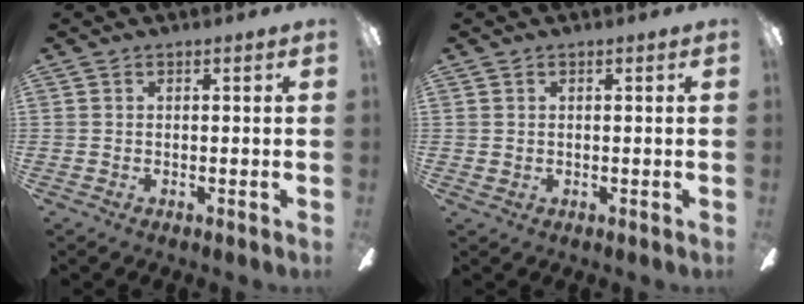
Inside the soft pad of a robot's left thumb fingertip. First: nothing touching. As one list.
[{"total": 0.6, "force": [0.5, 0.3, 0.0], "torque": [-0.001, 0.003, 0.009]}]